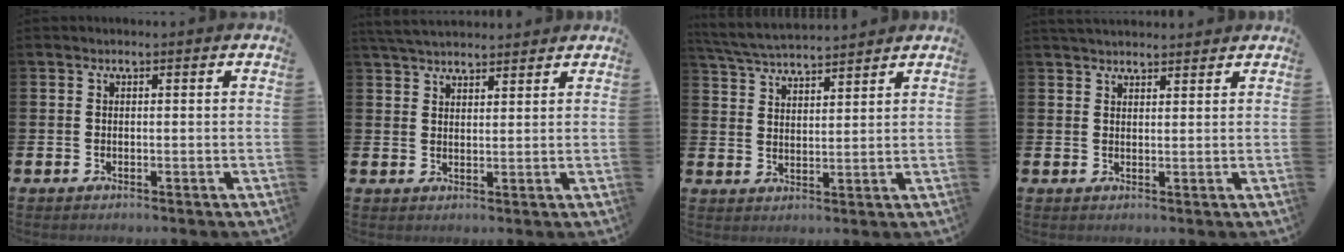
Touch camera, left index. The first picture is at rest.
{"total": 4.0, "force": [3.8, 0.8, 0.9], "torque": [-0.024, -0.013, 0.072]}
{"total": 4.9, "force": [4.8, 0.3, 0.7], "torque": [-0.034, -0.026, 0.087]}
{"total": 2.7, "force": [2.7, 0.5, 0.3], "torque": [-0.009, -0.008, 0.049]}